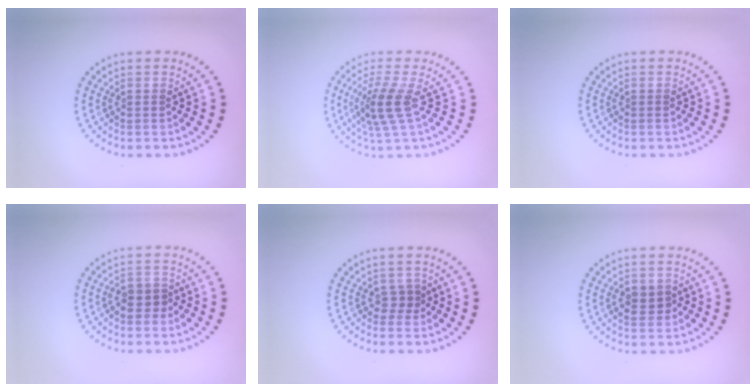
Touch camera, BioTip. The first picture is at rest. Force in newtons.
{"total": 3.3, "press": 2.5, "slide": 2.1}
{"total": 0.0}
{"total": 2.0, "press": 1.8, "slide": 0.8}
{"total": 1.0, "press": 0.8, "slide": 0.7}
{"total": 1.9, "press": 1.9, "slide": 0.3}